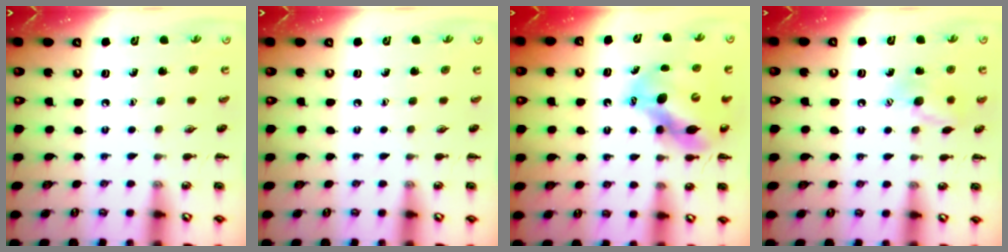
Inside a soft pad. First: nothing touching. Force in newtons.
{"total": 0.0}
{"total": 11.1, "press": 10.8, "slide": 2.7}
{"total": 10.0, "press": 9.9, "slide": 1.7}